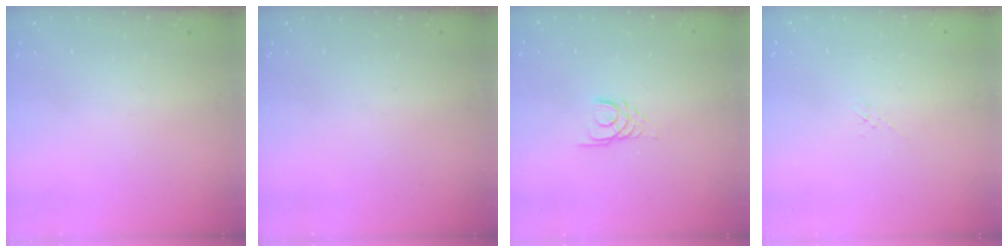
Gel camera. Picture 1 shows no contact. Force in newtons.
{"total": 0.0}
{"total": 3.0, "press": 2.9, "slide": 0.3}
{"total": 0.5, "press": 0.5, "slide": 0.2}